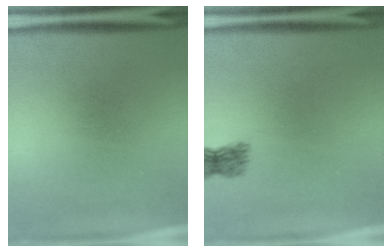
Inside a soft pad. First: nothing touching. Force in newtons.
{"total": 2.1}